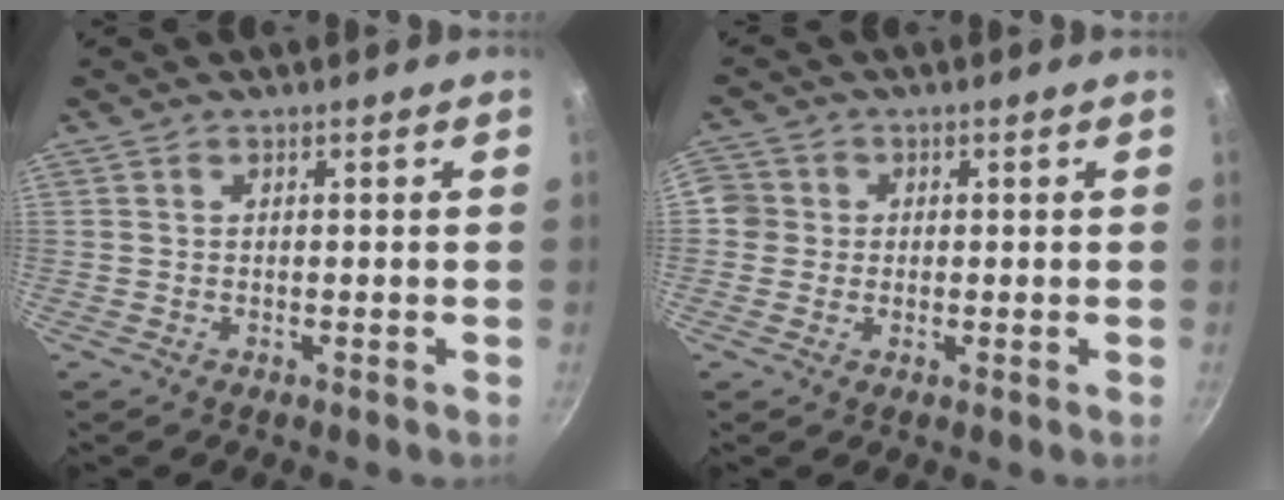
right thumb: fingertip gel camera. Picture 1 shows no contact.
{"total": 4.3, "force": [-0.2, 4.1, 1.0], "torque": [0.008, 0.002, -0.016]}